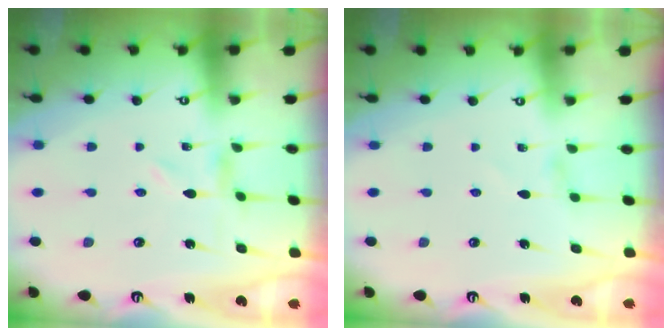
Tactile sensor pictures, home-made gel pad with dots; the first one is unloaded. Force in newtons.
{"total": 0.5, "press": 0.5, "slide": 0.1}